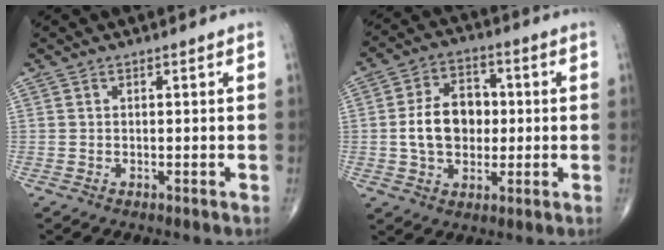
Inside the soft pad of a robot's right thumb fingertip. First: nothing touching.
{"total": 11.2, "force": [-0.1, 8.0, 7.8], "torque": [-0.111, 0.016, -0.006]}